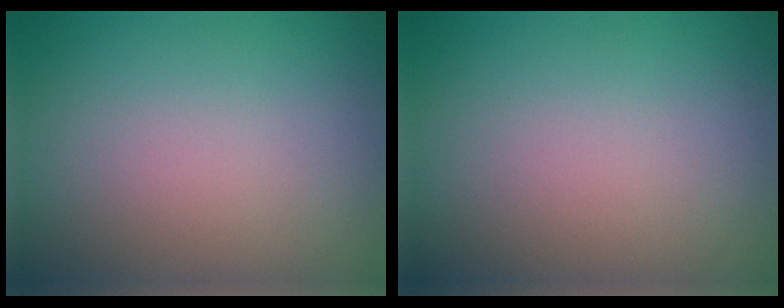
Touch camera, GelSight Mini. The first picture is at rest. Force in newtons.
{"total": 0.0}